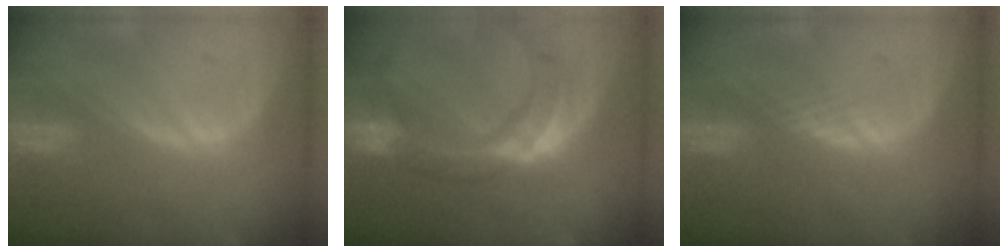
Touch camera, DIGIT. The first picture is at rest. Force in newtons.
{"total": 11.5, "press": 9.8, "slide": 6.1}
{"total": 1.0, "press": 0.8, "slide": 0.5}